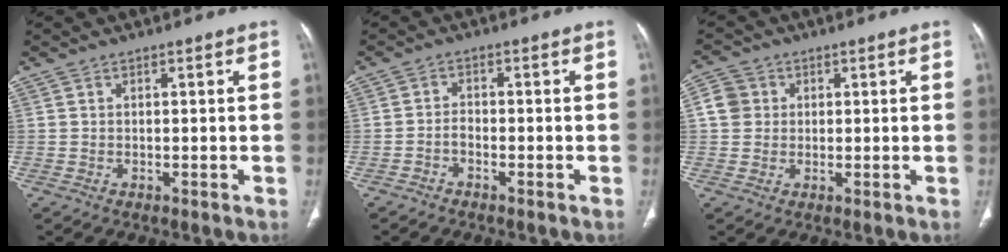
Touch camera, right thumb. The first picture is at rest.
{"total": 1.7, "force": [-1.1, 0.9, 0.8], "torque": [-0.012, 0.015, -0.023]}
{"total": 4.7, "force": [0.8, 4.4, 1.5], "torque": [-0.017, 0.008, 0.012]}